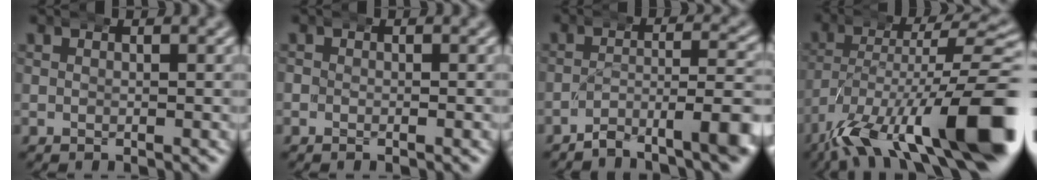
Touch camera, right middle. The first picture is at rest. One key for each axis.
{"total": 0.7, "fx": -0.3, "fy": 0.6, "fz": 0.2, "tx": -0.010, "ty": 0.004, "tz": -0.007}
{"total": 5.4, "fx": -4.0, "fy": 0.6, "fz": 3.6, "tx": -0.050, "ty": -0.001, "tz": -0.066}
{"total": 13.4, "fx": -6.9, "fy": 4.4, "fz": 10.6, "tx": -0.183, "ty": -0.027, "tz": -0.087}